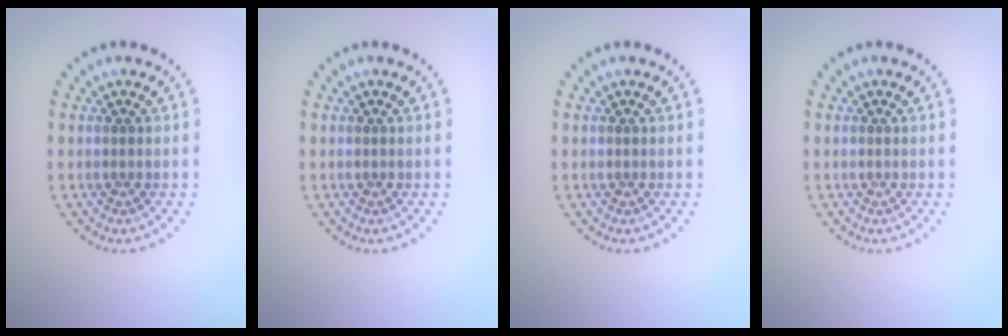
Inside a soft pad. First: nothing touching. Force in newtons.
{"total": 0.0}
{"total": 0.0}
{"total": 0.0}